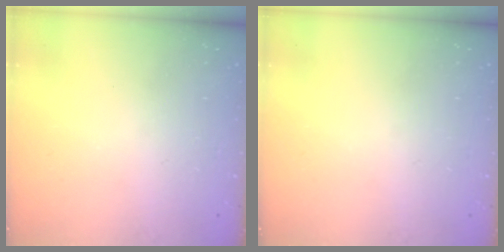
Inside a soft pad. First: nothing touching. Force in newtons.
{"total": 0.0}